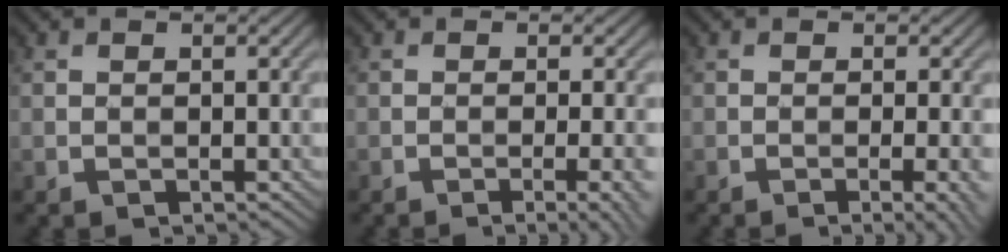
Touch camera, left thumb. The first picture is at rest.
{"total": 4.5, "force": [-1.5, 1.2, 4.1], "torque": [-0.047, 0.002, -0.020]}
{"total": 3.8, "force": [-1.2, 0.9, 3.6], "torque": [-0.045, 0.003, -0.018]}